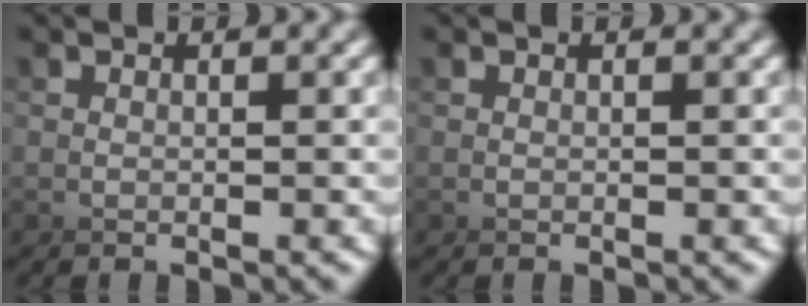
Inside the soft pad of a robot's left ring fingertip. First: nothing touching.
{"total": 0.0}